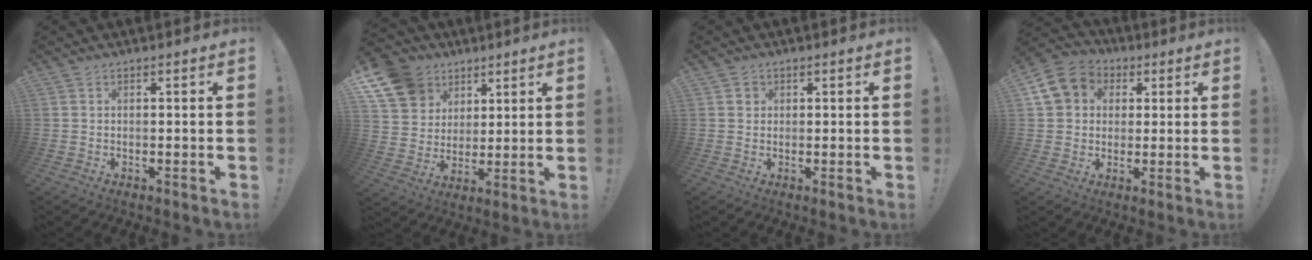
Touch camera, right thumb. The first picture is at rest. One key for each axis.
{"total": 14.3, "fx": 7.5, "fy": 11.3, "fz": 4.8, "tx": -0.080, "ty": -0.040, "tz": 0.158}
{"total": 1.7, "fx": 0.6, "fy": 1.6, "fz": 0.3, "tx": 0.000, "ty": 0.001, "tz": 0.009}
{"total": 10.8, "fx": 2.9, "fy": 9.5, "fz": 4.3, "tx": -0.063, "ty": -0.003, "tz": 0.060}